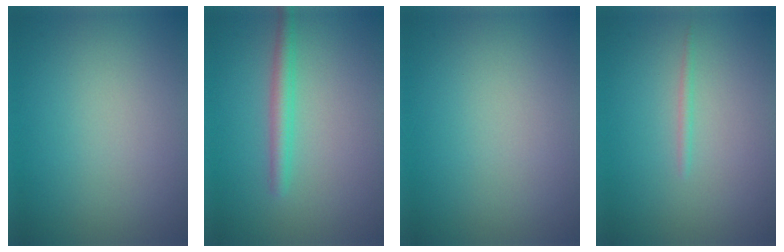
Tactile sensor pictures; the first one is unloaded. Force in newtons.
{"total": 2.2, "press": 2.1, "slide": 0.1}
{"total": 0.0}
{"total": 0.7, "press": 0.7, "slide": 0.1}